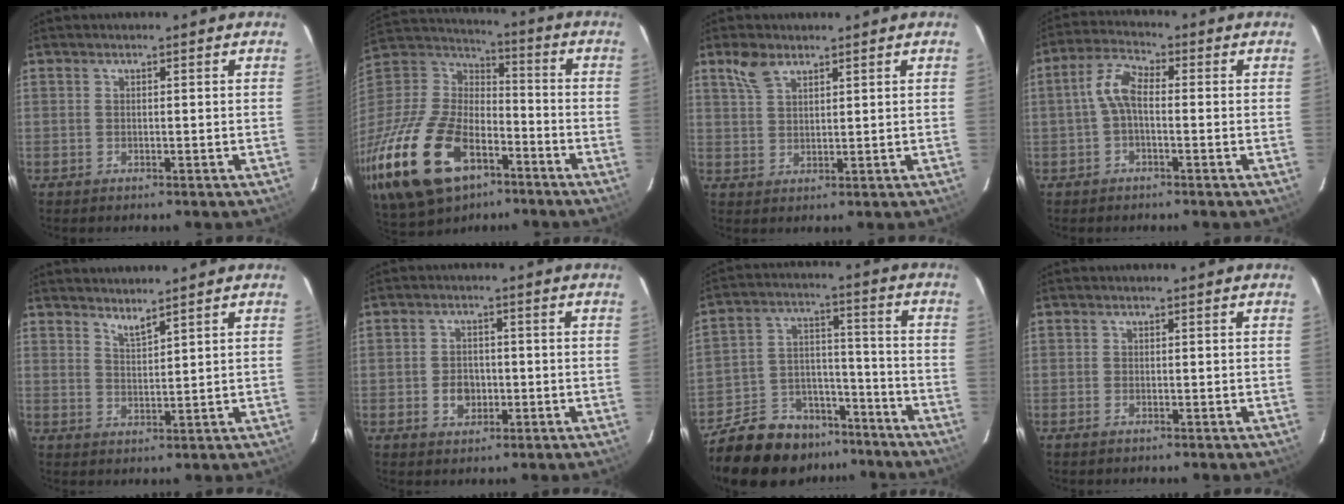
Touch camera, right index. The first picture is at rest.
{"total": 33.9, "force": [-17.2, 19.3, 21.9], "torque": [-0.512, -0.033, -0.285]}
{"total": 4.5, "force": [3.1, 2.3, 2.4], "torque": [-0.046, 0.009, 0.062]}
{"total": 5.1, "force": [-0.8, 2.3, 4.5], "torque": [-0.100, 0.020, -0.019]}
{"total": 2.7, "force": [2.4, 0.0, 1.1], "torque": [-0.021, -0.003, 0.041]}
{"total": 4.4, "force": [-1.1, 3.6, 2.3], "torque": [-0.043, 0.008, -0.013]}
{"total": 19.6, "force": [-15.1, 10.1, 7.3], "torque": [-0.176, 0.041, -0.220]}
{"total": 0.9, "force": [-0.6, 0.5, 0.4], "torque": [-0.009, -0.003, -0.013]}